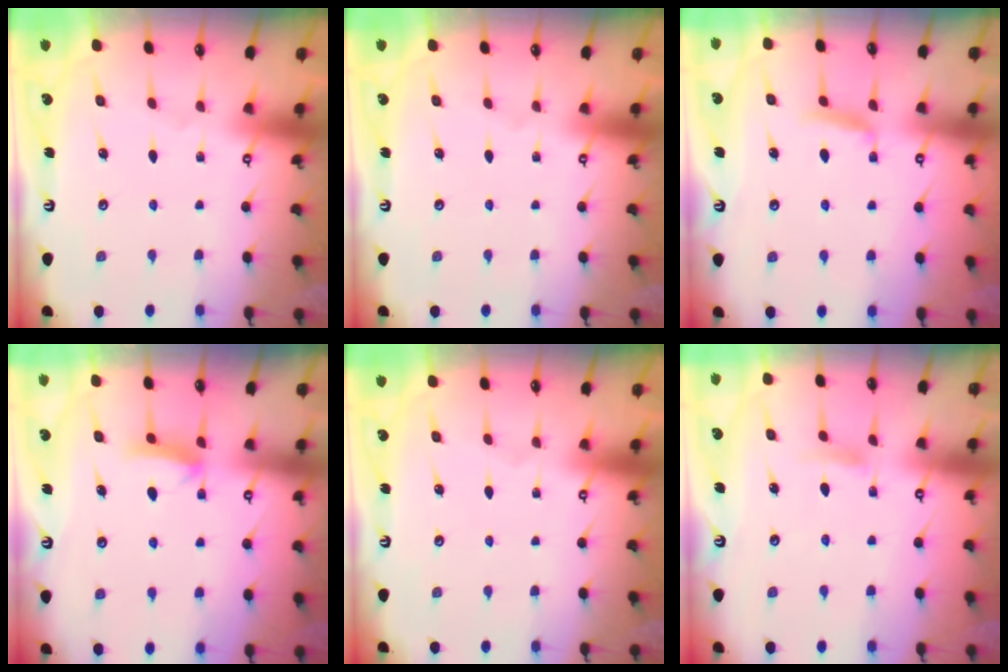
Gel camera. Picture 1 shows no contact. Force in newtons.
{"total": 0.0}
{"total": 6.2, "press": 6.1, "slide": 1.0}
{"total": 6.3, "press": 6.2, "slide": 0.7}
{"total": 0.0}
{"total": 7.4, "press": 7.4, "slide": 0.9}